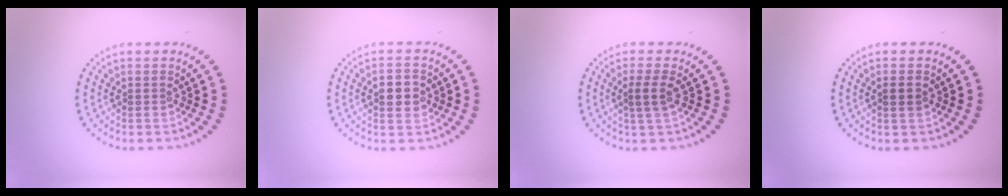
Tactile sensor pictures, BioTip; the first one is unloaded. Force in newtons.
{"total": 2.6, "press": 2.6, "slide": 0.2}
{"total": 1.8, "press": 1.5, "slide": 1.0}
{"total": 1.1, "press": 1.1, "slide": 0.3}